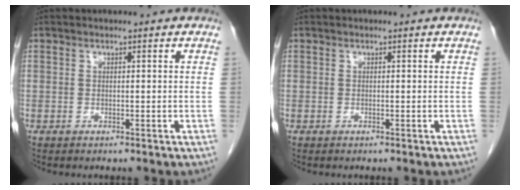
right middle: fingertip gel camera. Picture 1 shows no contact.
{"total": 0.0}